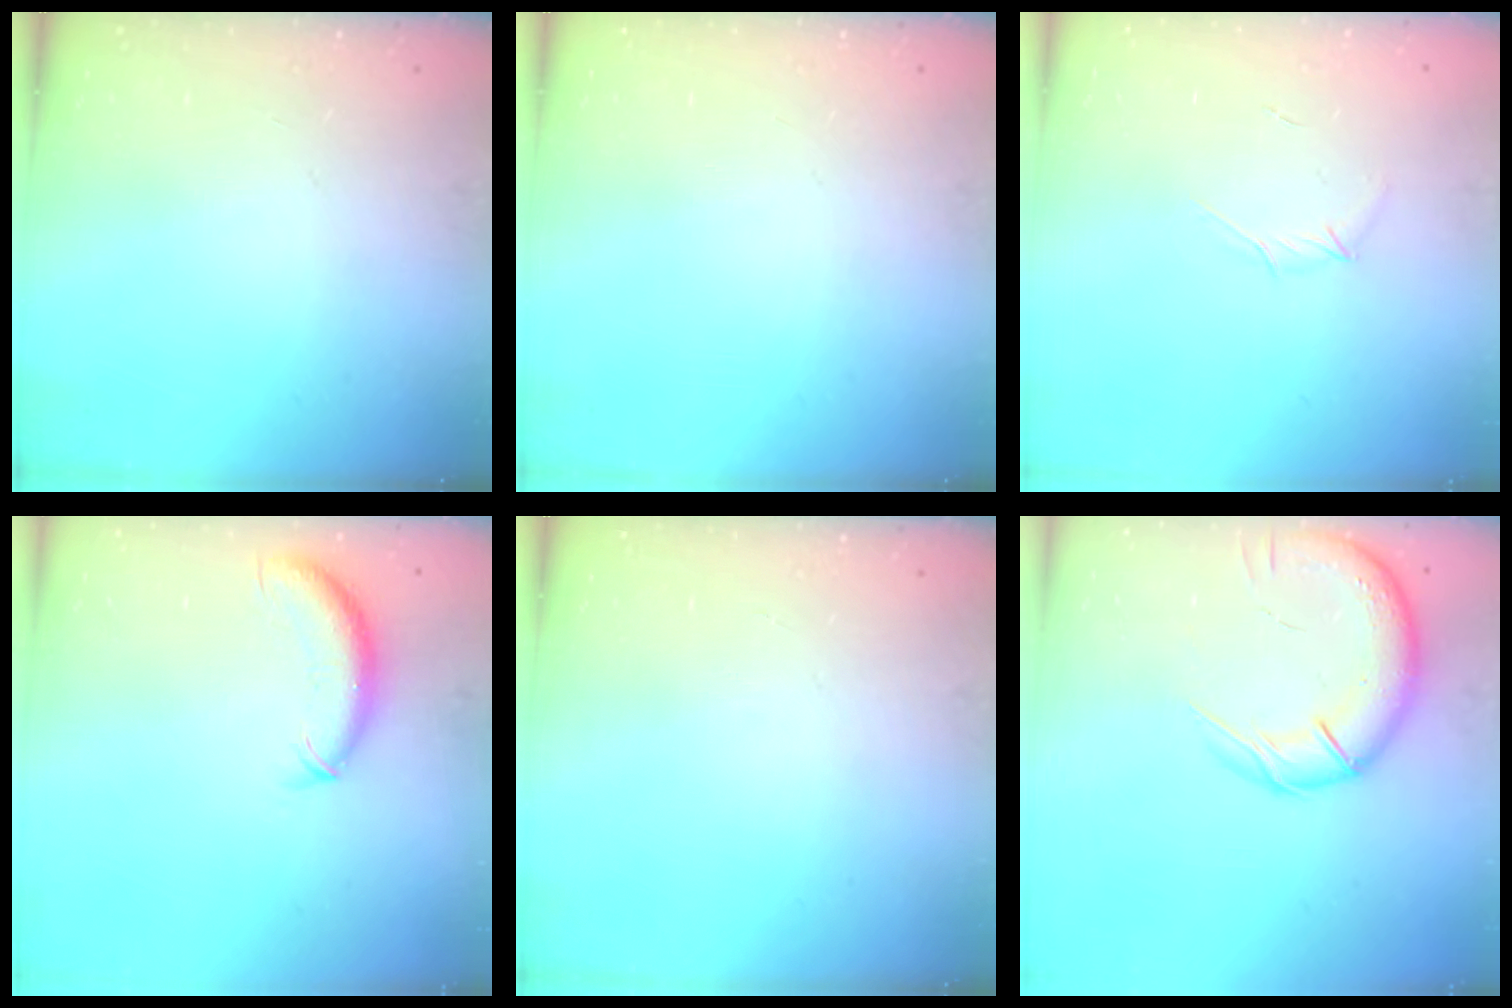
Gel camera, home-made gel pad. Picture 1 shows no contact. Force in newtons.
{"total": 0.0}
{"total": 3.7, "press": 3.7, "slide": 0.6}
{"total": 9.7, "press": 9.6, "slide": 1.8}
{"total": 0.0}
{"total": 15.7, "press": 15.2, "slide": 3.7}